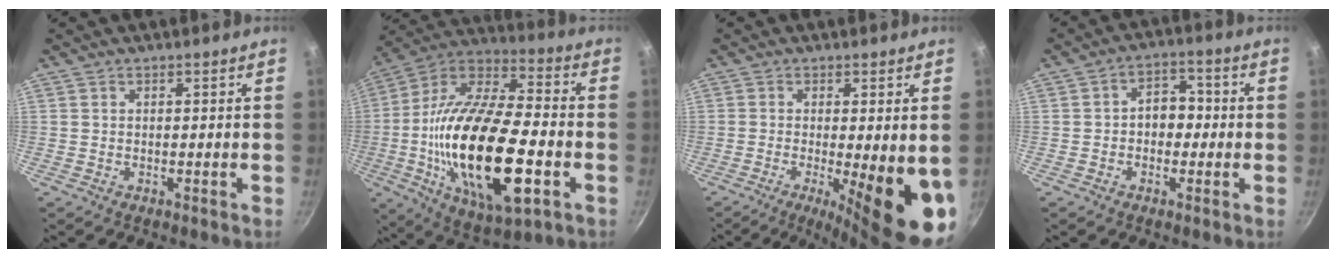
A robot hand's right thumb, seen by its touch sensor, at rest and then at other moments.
{"total": 30.4, "force": [-6.2, 12.9, 26.9], "torque": [-0.493, 0.015, -0.109]}
{"total": 14.3, "force": [-3.0, 3.8, 13.5], "torque": [-0.172, -0.016, -0.036]}
{"total": 5.9, "force": [-0.5, 4.5, 3.8], "torque": [-0.014, 0.018, -0.016]}